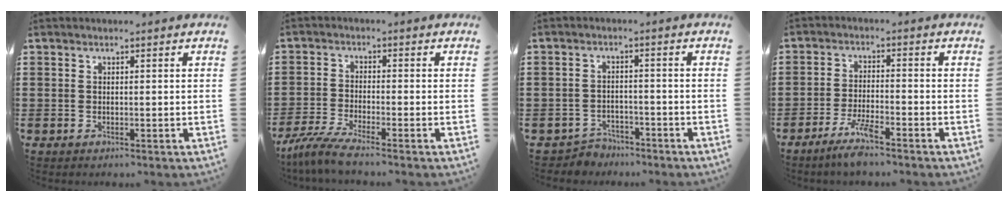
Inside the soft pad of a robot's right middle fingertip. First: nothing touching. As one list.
[{"total": 4.3, "force": [-3.6, -0.2, 2.3], "torque": [-0.068, -0.021, -0.075]}, {"total": 2.9, "force": [-2.8, 0.7, -0.3], "torque": [-0.007, -0.001, -0.062]}, {"total": 4.6, "force": [-3.4, 0.5, 3.1], "torque": [-0.072, -0.006, -0.066]}]